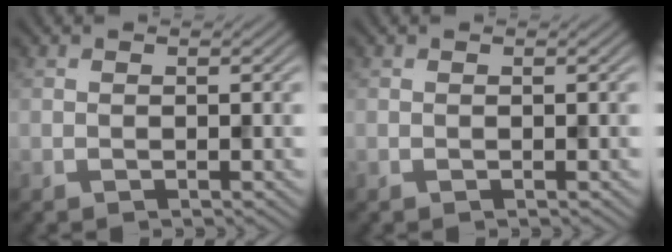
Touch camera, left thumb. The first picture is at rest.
{"total": 0.0}